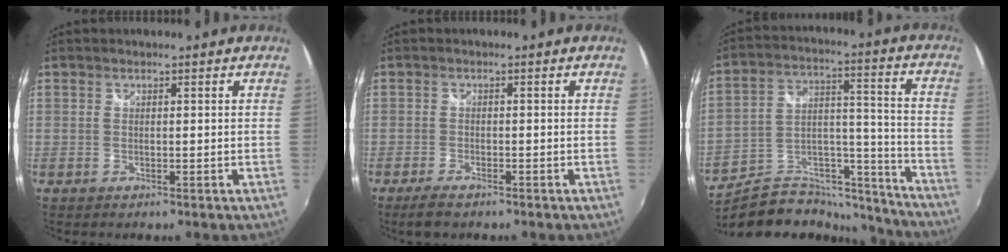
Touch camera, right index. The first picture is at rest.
{"total": 3.7, "force": [-2.8, 1.1, 2.1], "torque": [-0.055, -0.008, -0.050]}
{"total": 19.0, "force": [-16.0, 7.3, 7.0], "torque": [-0.108, 0.050, -0.234]}